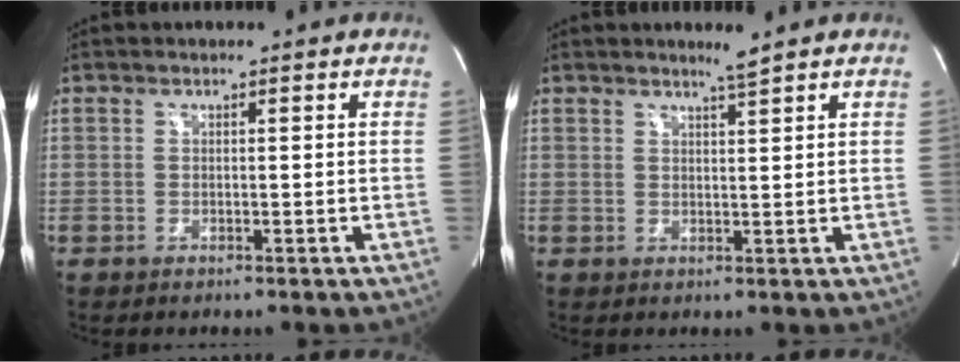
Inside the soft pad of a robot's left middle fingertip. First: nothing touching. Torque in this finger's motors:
{"motor_torque": [-0.05, -0.07, -0.01, 0.00]}